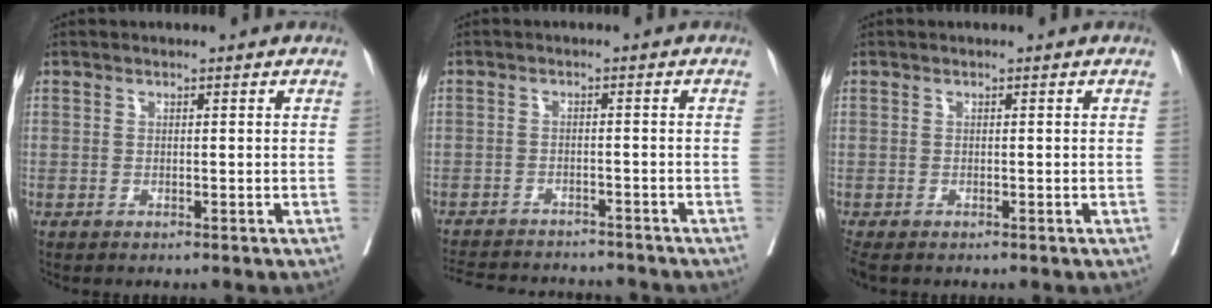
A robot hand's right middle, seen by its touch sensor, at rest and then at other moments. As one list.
[{"total": 14.3, "force": [-13.3, 2.5, 4.6], "torque": [-0.110, -0.010, -0.182]}, {"total": 2.3, "force": [-1.8, 1.0, 1.1], "torque": [-0.024, -0.010, -0.031]}]